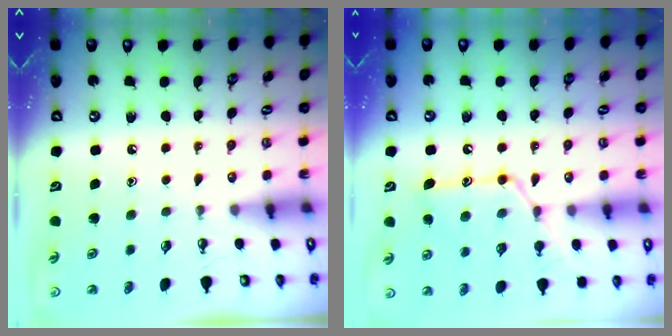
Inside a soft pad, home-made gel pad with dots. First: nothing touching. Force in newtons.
{"total": 16.3, "press": 16.3, "slide": 1.3}